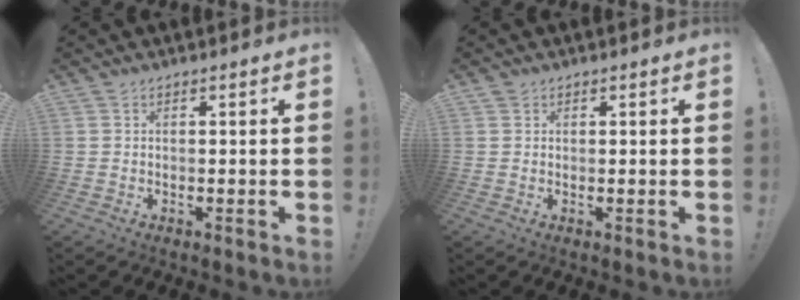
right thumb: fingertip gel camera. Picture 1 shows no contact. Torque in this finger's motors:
{"motor_torque": [0.09, -0.07, -0.06, 0.02, 0.00]}